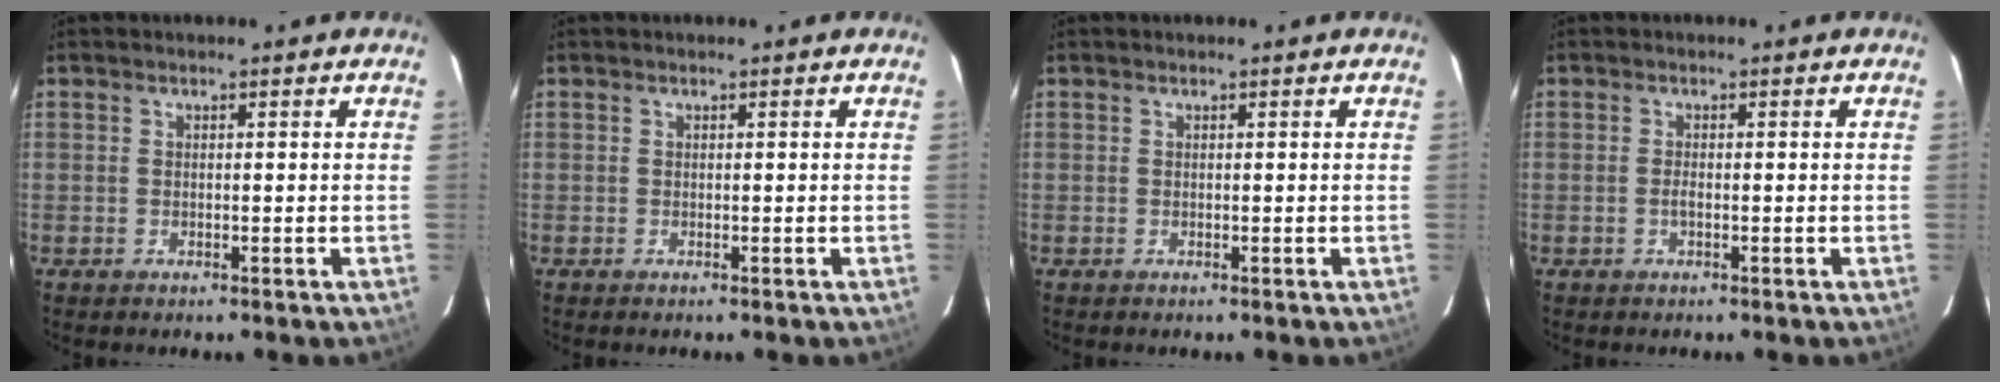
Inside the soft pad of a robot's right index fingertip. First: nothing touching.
{"total": 0.0}
{"total": 0.0}
{"total": 0.8, "force": [-0.3, 0.2, 0.7], "torque": [-0.015, 0.001, -0.007]}